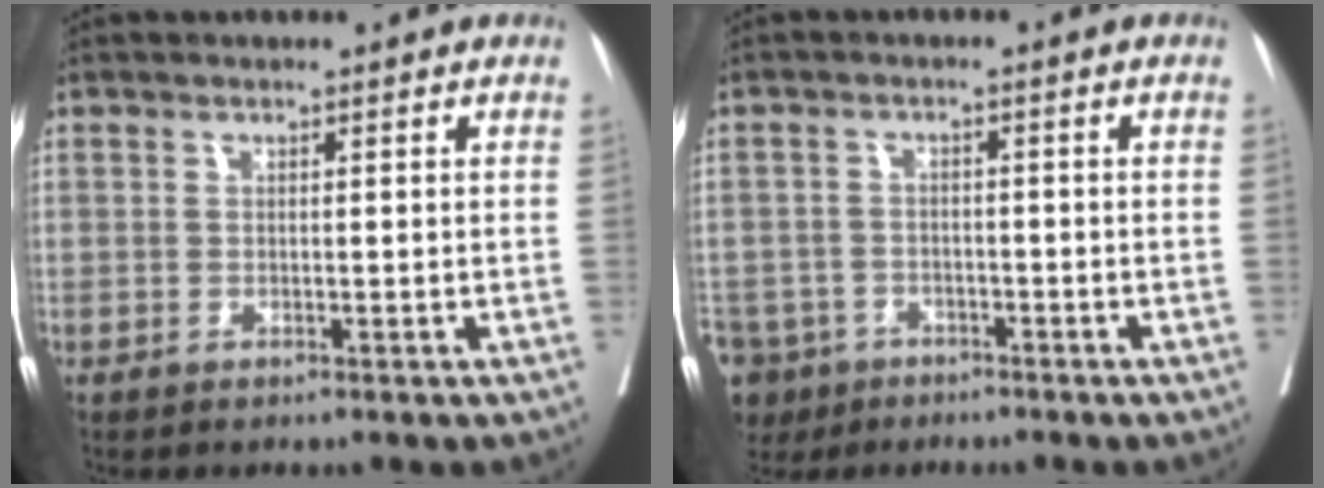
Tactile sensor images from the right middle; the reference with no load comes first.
{"total": 10.4, "force": [-6.4, 7.9, 2.5], "torque": [-0.084, -0.007, -0.102]}